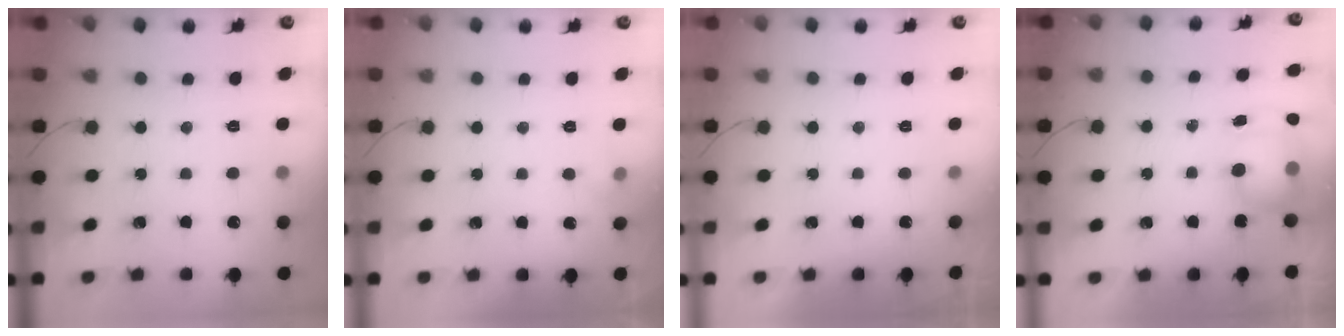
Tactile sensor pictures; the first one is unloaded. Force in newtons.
{"total": 5.8, "press": 3.2, "slide": 4.9}
{"total": 0.0}
{"total": 8.3, "press": 8.1, "slide": 1.8}